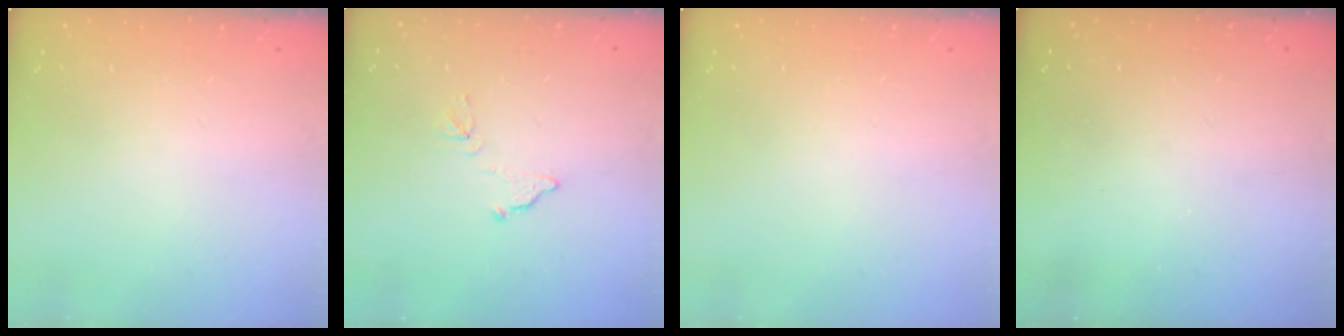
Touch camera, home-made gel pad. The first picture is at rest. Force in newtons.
{"total": 7.7, "press": 7.7, "slide": 0.4}
{"total": 0.0}
{"total": 3.3, "press": 3.3, "slide": 0.1}